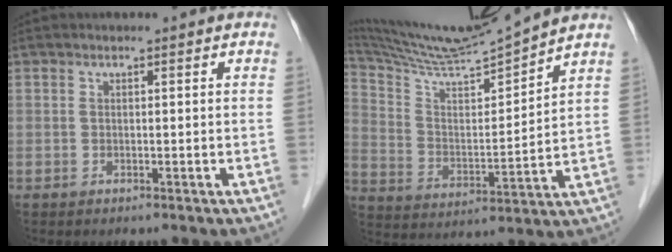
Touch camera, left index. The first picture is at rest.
{"total": 14.9, "force": [14.0, -1.7, 4.8], "torque": [-0.101, -0.006, 0.252]}